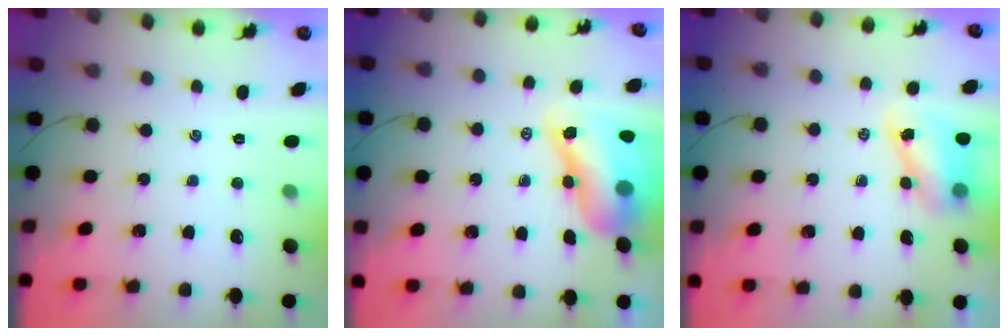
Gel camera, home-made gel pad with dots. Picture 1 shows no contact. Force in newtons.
{"total": 13.3, "press": 12.8, "slide": 3.7}
{"total": 7.2, "press": 7.1, "slide": 1.3}